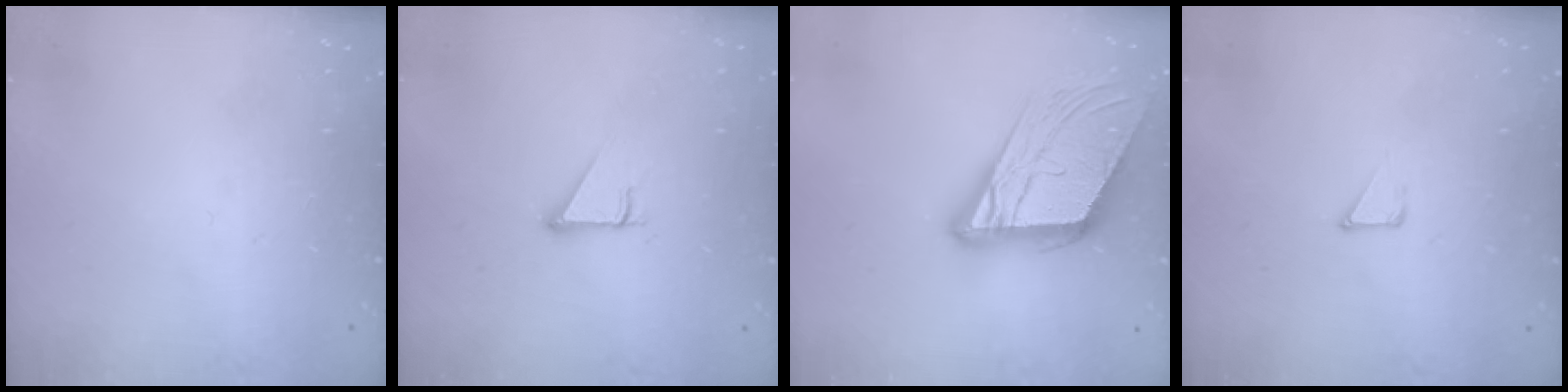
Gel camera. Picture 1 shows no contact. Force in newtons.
{"total": 2.7, "press": 2.7, "slide": 0.0}
{"total": 18.2, "press": 18.0, "slide": 2.7}
{"total": 2.9, "press": 2.9, "slide": 0.3}